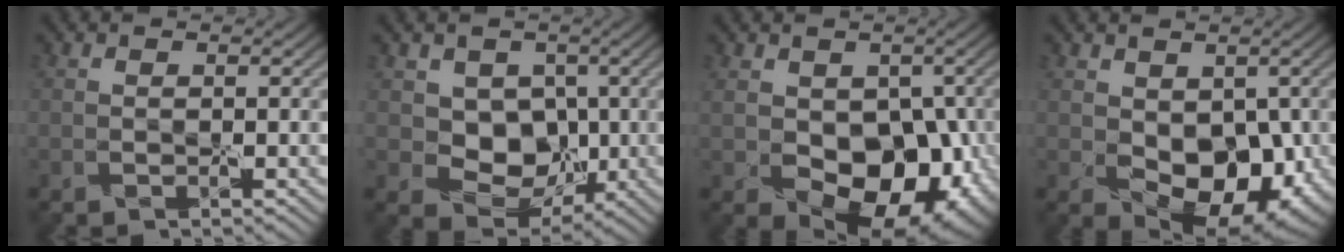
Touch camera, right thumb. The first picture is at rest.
{"total": 5.0, "force": [1.1, 4.4, 1.9], "torque": [-0.036, -0.006, 0.003]}
{"total": 11.8, "force": [-2.5, 7.9, 8.4], "torque": [-0.106, -0.019, -0.023]}
{"total": 9.2, "force": [-1.0, 6.1, 6.9], "torque": [-0.098, -0.027, -0.001]}